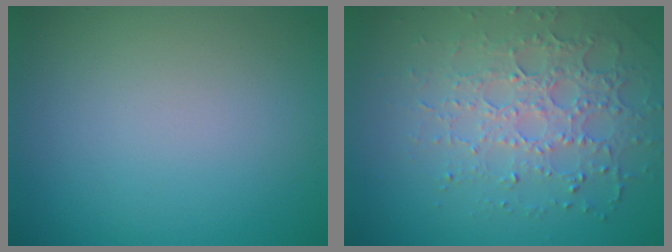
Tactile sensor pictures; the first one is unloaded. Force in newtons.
{"total": 4.2, "press": 3.8, "slide": 1.6}